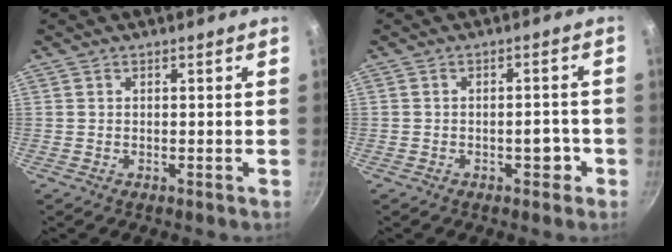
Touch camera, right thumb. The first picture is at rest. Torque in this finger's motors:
{"motor_torque": [2.32, 0.55, 1.28, -1.17, 0.49]}